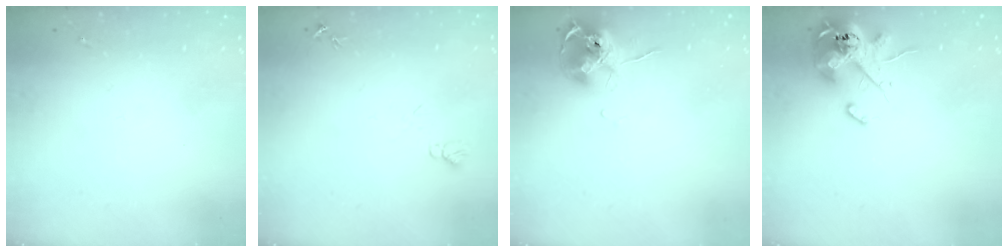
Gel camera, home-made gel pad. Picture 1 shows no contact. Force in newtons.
{"total": 6.3, "press": 6.3, "slide": 0.7}
{"total": 10.6, "press": 10.5, "slide": 0.8}
{"total": 13.2, "press": 13.0, "slide": 2.2}